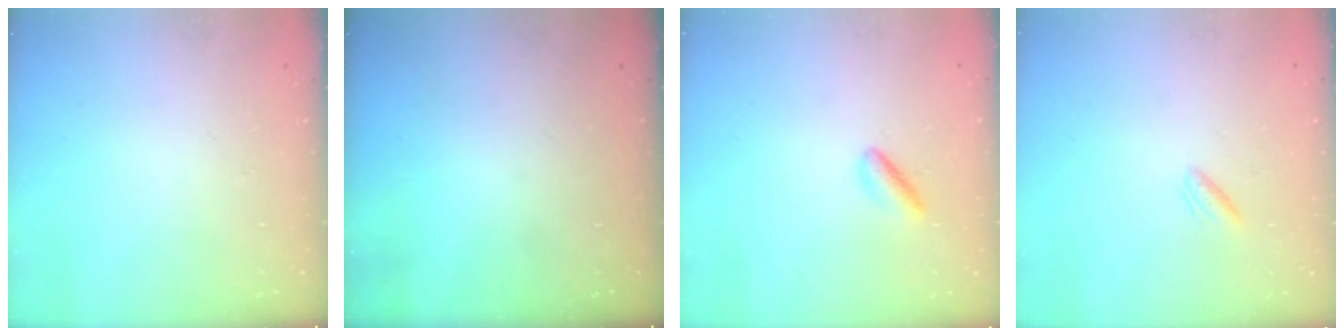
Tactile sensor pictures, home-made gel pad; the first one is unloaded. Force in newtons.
{"total": 0.0}
{"total": 2.9, "press": 2.9, "slide": 0.4}
{"total": 1.6, "press": 1.3, "slide": 0.9}